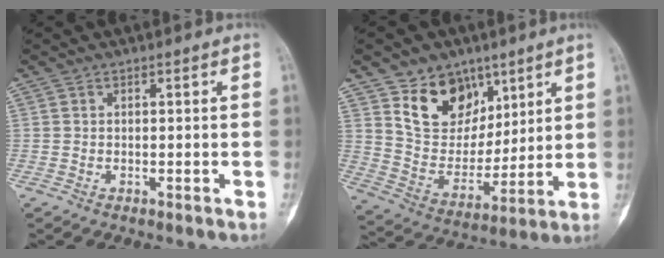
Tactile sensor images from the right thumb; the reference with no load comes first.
{"total": 14.7, "force": [8.6, 10.4, 5.9], "torque": [-0.057, -0.051, 0.162]}